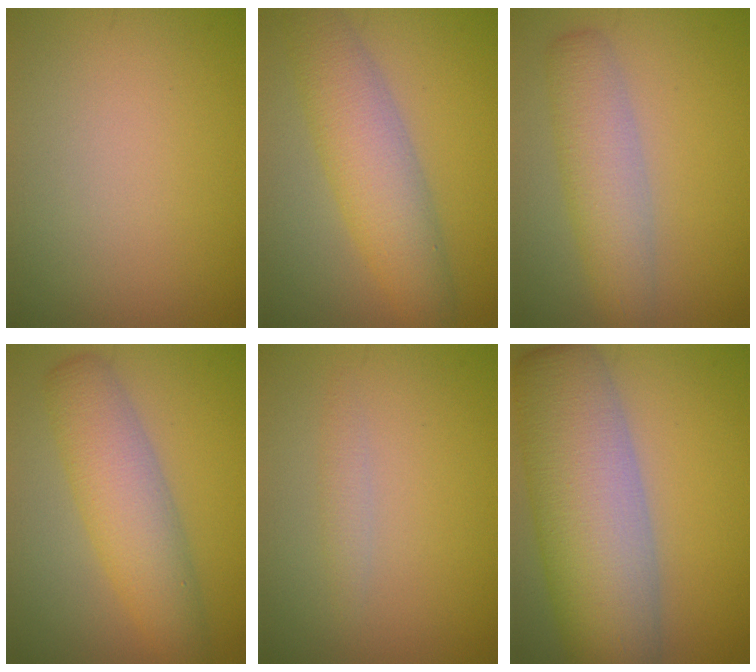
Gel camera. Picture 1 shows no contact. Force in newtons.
{"total": 6.0, "press": 6.0, "slide": 0.1}
{"total": 4.4, "press": 4.4, "slide": 0.1}
{"total": 5.8, "press": 5.8, "slide": 0.2}
{"total": 1.1, "press": 1.1, "slide": 0.1}
{"total": 12.1, "press": 12.1, "slide": 0.6}